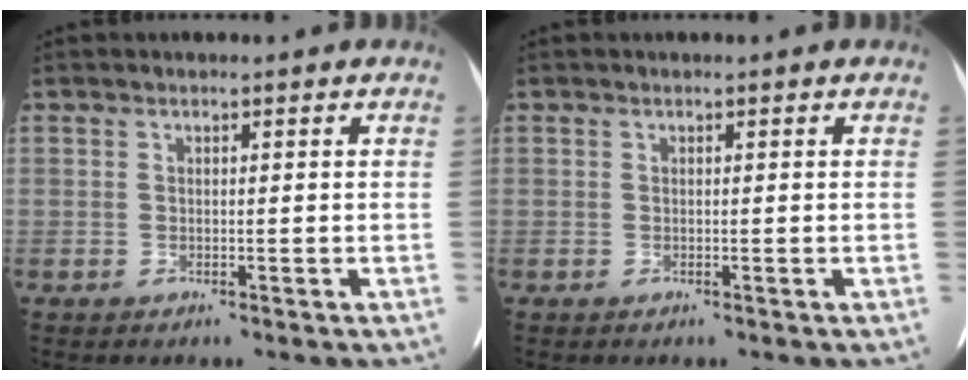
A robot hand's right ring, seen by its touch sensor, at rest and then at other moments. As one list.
[{"total": 0.0}]